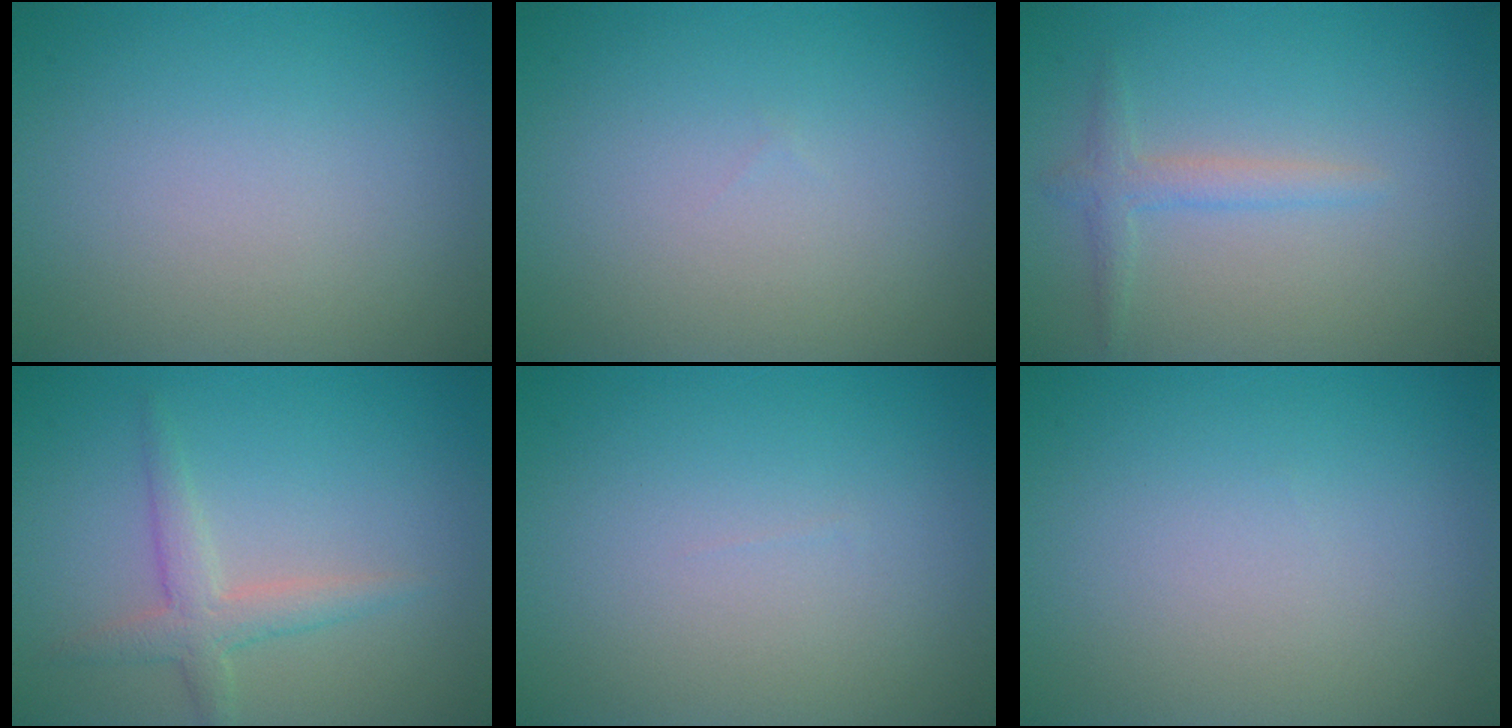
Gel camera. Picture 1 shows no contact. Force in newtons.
{"total": 0.0}
{"total": 1.8, "press": 1.8, "slide": 0.1}
{"total": 2.6, "press": 2.6, "slide": 0.1}
{"total": 0.0}
{"total": 0.0}